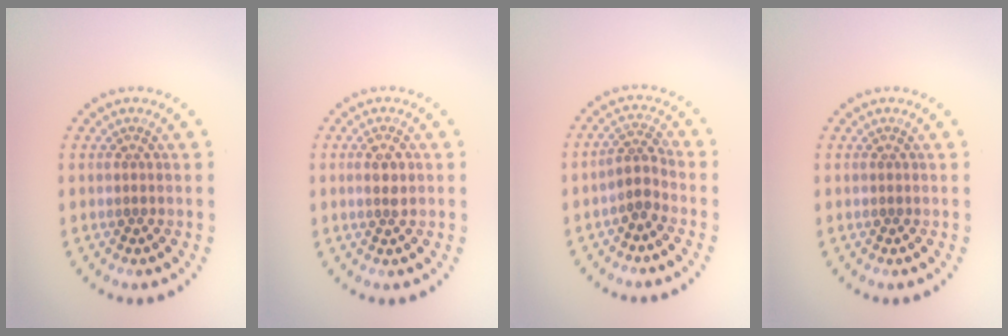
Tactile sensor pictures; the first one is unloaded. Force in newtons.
{"total": 1.2, "press": 1.2, "slide": 0.2}
{"total": 2.0, "press": 1.5, "slide": 1.4}
{"total": 0.0}